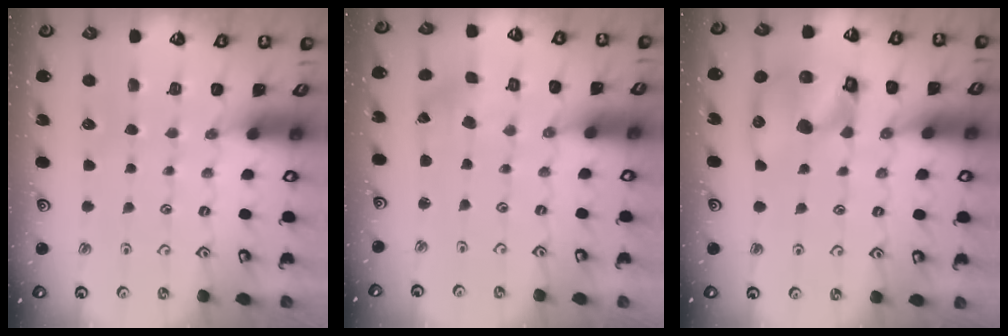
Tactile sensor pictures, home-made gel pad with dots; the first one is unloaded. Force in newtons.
{"total": 1.1, "press": 1.1, "slide": 0.2}
{"total": 15.9, "press": 15.7, "slide": 2.6}